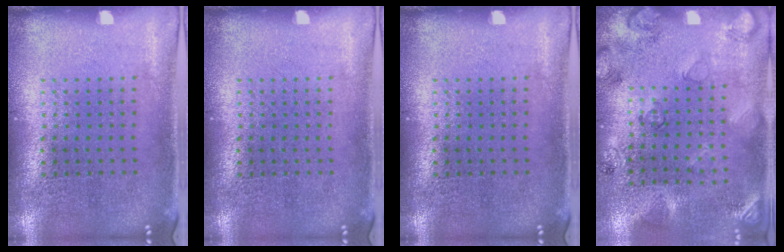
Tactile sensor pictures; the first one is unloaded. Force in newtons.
{"total": 0.0}
{"total": 0.0}
{"total": 2.5, "press": 1.8, "slide": 1.8}